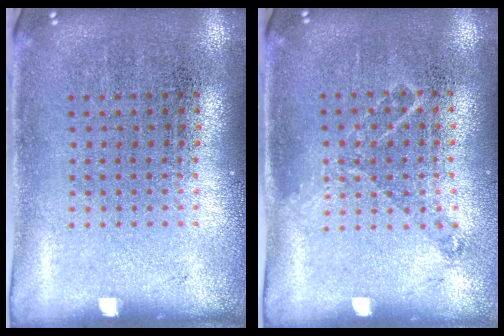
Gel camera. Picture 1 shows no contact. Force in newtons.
{"total": 0.9, "press": 0.8, "slide": 0.2}